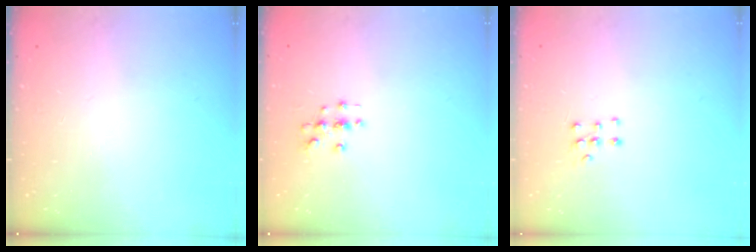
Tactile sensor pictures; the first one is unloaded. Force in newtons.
{"total": 2.7, "press": 2.7, "slide": 0.3}
{"total": 5.5, "press": 5.5, "slide": 0.9}